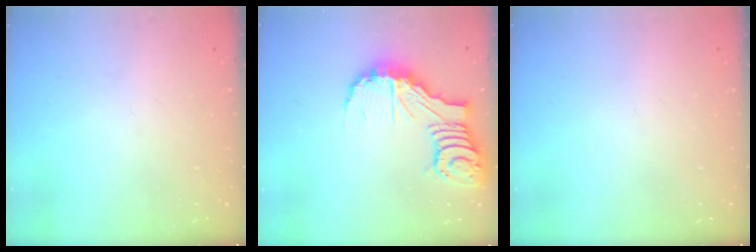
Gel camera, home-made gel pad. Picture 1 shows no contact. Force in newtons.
{"total": 12.4, "press": 12.3, "slide": 1.5}
{"total": 0.0}